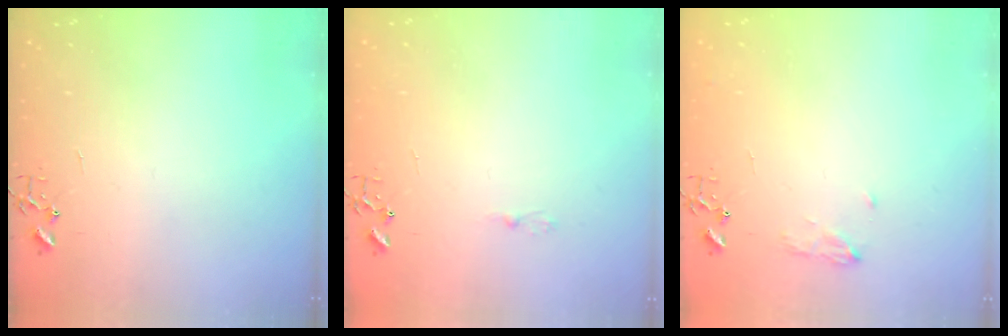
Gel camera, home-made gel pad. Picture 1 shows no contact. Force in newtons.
{"total": 2.5, "press": 2.5, "slide": 0.3}
{"total": 8.4, "press": 8.4, "slide": 0.9}